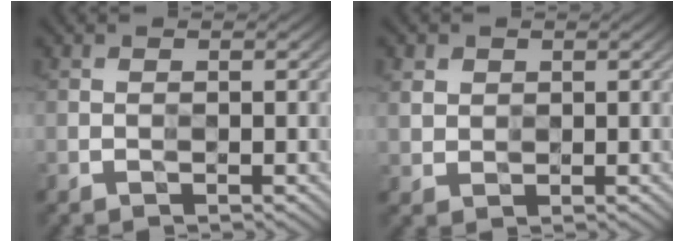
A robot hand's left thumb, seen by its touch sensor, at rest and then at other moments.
{"total": 2.6, "force": [1.1, 2.1, 0.9], "torque": [-0.031, -0.006, 0.027]}